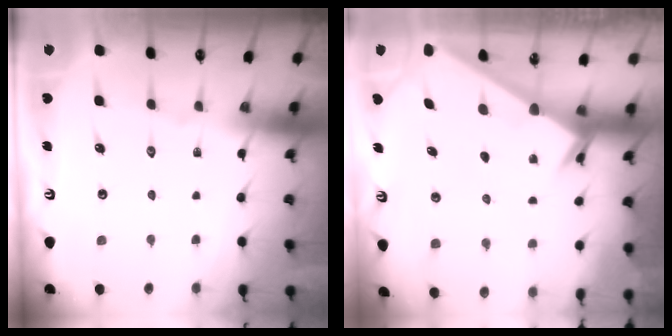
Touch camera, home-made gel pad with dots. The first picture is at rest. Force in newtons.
{"total": 2.3, "press": 2.2, "slide": 0.2}